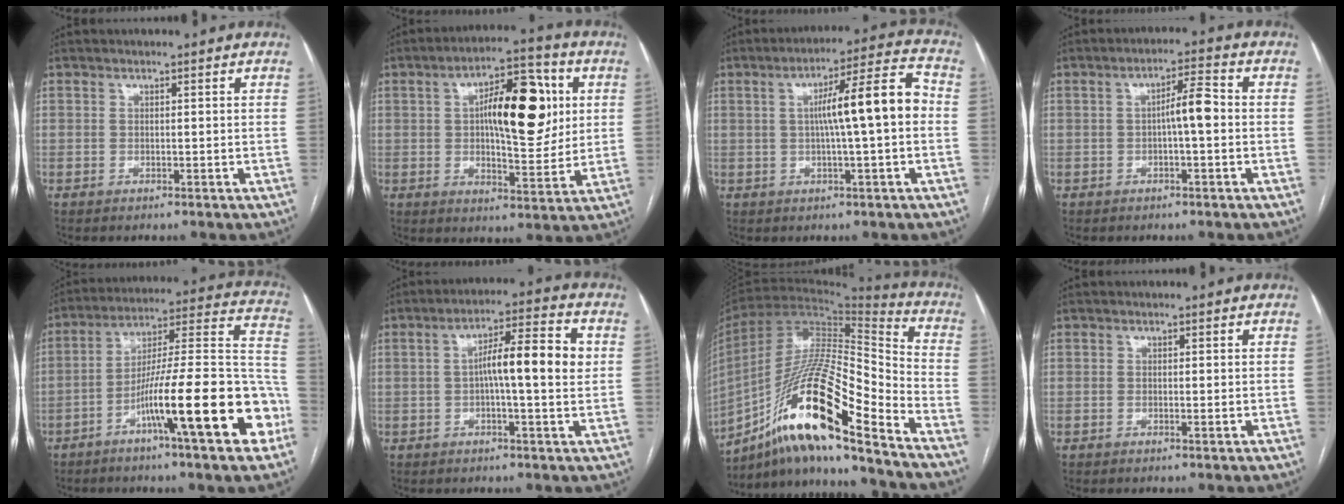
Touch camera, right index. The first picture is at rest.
{"total": 14.4, "force": [3.0, 5.0, 13.2], "torque": [-0.202, 0.024, 0.046]}
{"total": 10.8, "force": [0.2, 0.3, 10.8], "torque": [-0.167, 0.024, -0.001]}
{"total": 4.6, "force": [-0.4, 0.6, 4.5], "torque": [-0.073, 0.013, -0.006]}
{"total": 21.3, "force": [-9.1, 1.7, 19.2], "torque": [-0.266, 0.009, -0.145]}
{"total": 9.7, "force": [0.7, 1.1, 9.6], "torque": [-0.156, 0.020, 0.006]}
{"total": 21.3, "force": [-13.1, 2.1, 16.7], "torque": [-0.330, -0.003, -0.236]}
{"total": 0.7, "force": [-0.2, 0.1, 0.7], "torque": [-0.011, -0.002, -0.002]}